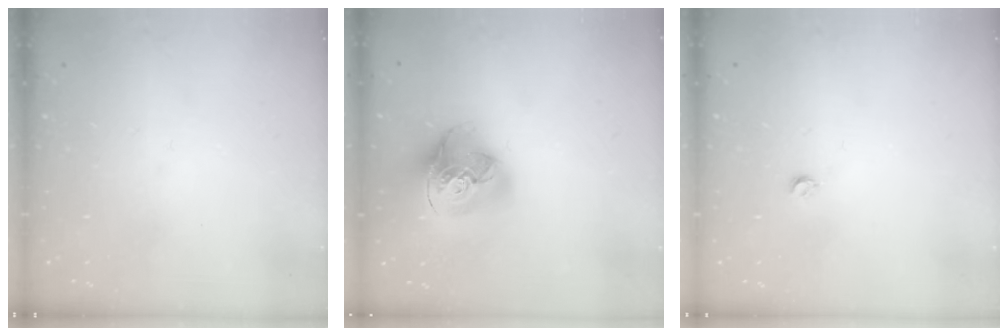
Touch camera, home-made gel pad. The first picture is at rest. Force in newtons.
{"total": 17.3, "press": 17.2, "slide": 2.0}
{"total": 2.9, "press": 2.8, "slide": 0.5}